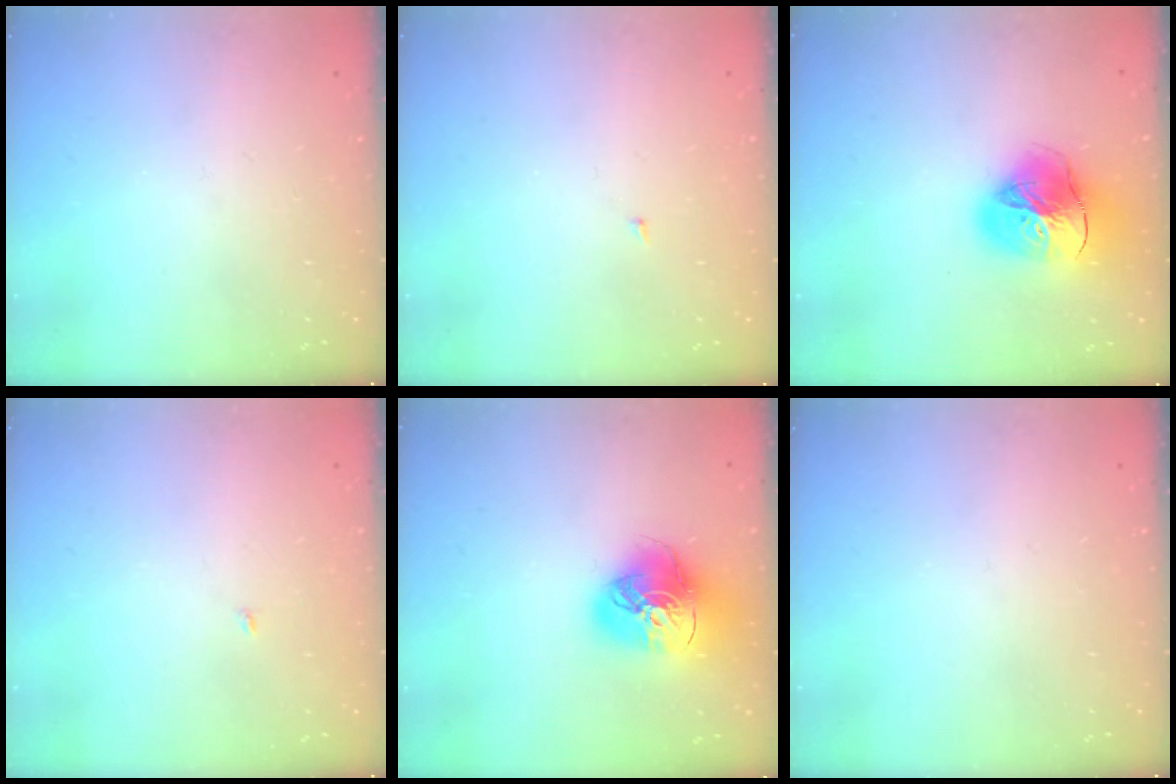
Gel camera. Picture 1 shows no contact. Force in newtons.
{"total": 1.4, "press": 1.3, "slide": 0.1}
{"total": 23.3, "press": 23.2, "slide": 2.4}
{"total": 1.9, "press": 1.9, "slide": 0.2}
{"total": 17.6, "press": 17.5, "slide": 1.7}
{"total": 0.0}